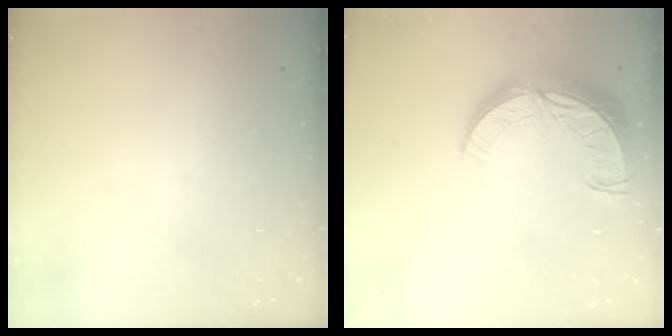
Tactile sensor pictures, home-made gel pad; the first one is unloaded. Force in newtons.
{"total": 13.4, "press": 13.4, "slide": 1.0}